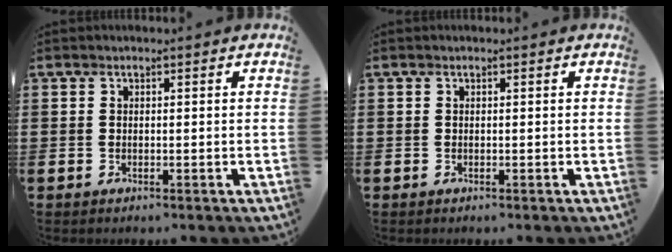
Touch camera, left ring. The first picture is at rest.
{"total": 0.0}